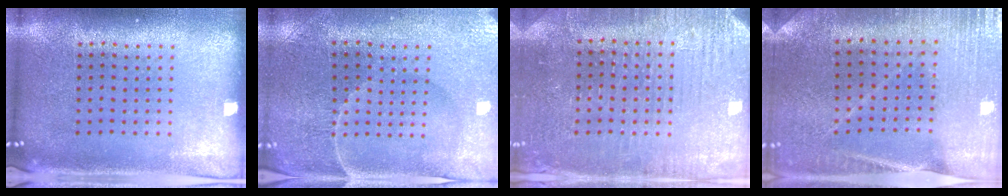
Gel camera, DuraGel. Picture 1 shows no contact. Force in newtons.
{"total": 0.9, "press": 0.8, "slide": 0.3}
{"total": 3.1, "press": 3.1, "slide": 0.4}
{"total": 0.9, "press": 0.9, "slide": 0.1}